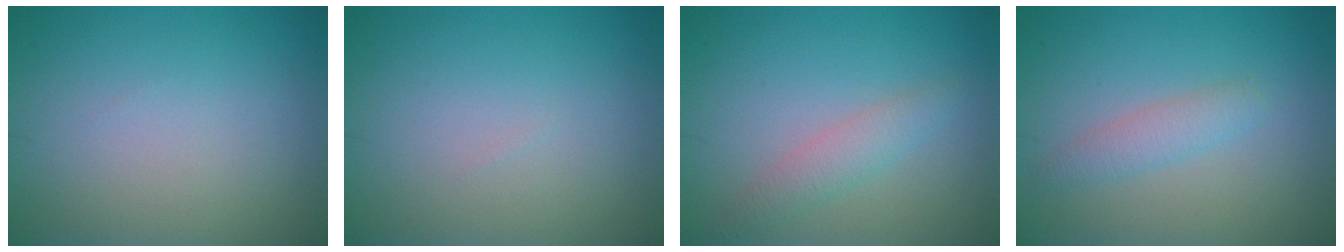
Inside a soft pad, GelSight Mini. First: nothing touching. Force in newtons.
{"total": 0.0}
{"total": 2.1, "press": 2.1, "slide": 0.1}
{"total": 1.9, "press": 1.9, "slide": 0.1}